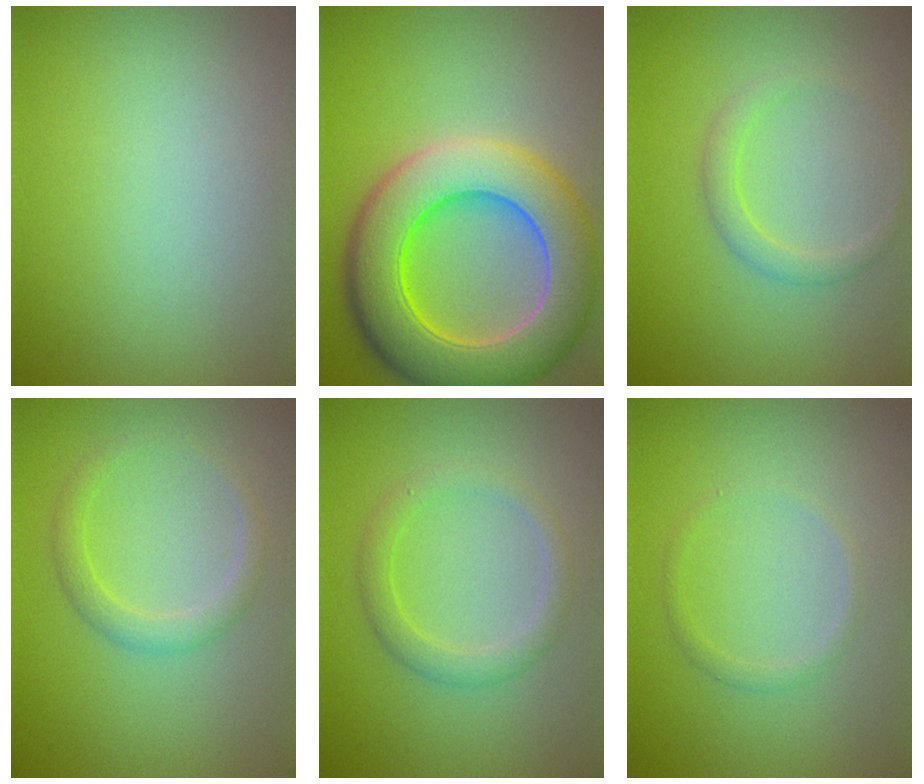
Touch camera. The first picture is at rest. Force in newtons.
{"total": 10.8, "press": 10.8, "slide": 0.8}
{"total": 1.6, "press": 1.6, "slide": 0.0}
{"total": 2.0, "press": 2.0, "slide": 0.1}
{"total": 2.3, "press": 2.3, "slide": 0.1}
{"total": 1.0, "press": 1.0, "slide": 0.0}